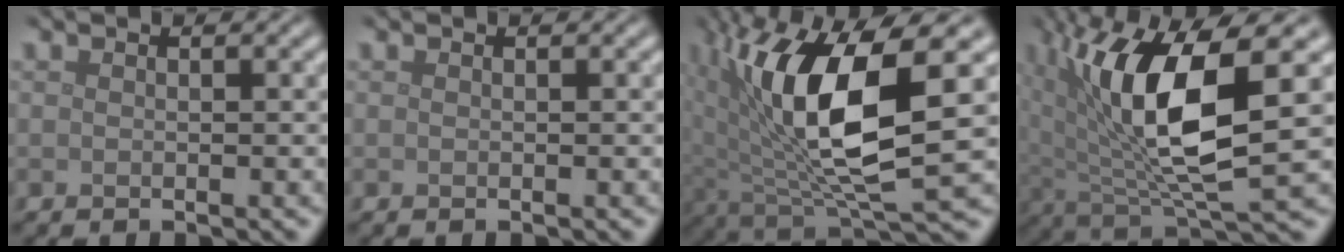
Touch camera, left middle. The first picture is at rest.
{"total": 0.0}
{"total": 12.4, "force": [2.2, 4.5, 11.4], "torque": [-0.218, -0.012, 0.046]}
{"total": 11.1, "force": [2.4, 3.6, 10.2], "torque": [-0.194, -0.006, 0.049]}